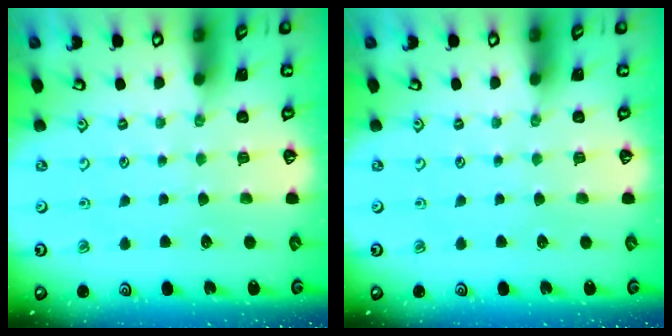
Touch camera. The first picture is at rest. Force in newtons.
{"total": 0.0}